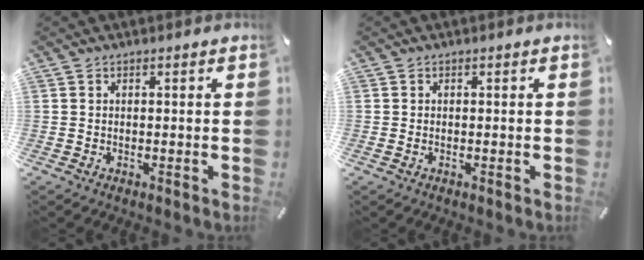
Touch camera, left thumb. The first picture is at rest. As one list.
[{"total": 0.6, "force": [-0.2, 0.3, 0.4], "torque": [-0.008, 0.001, -0.004]}]